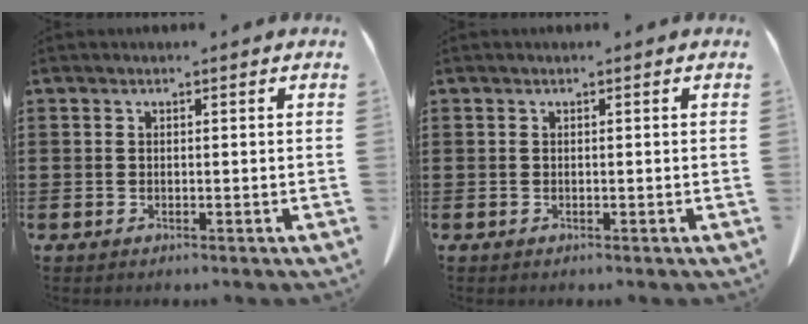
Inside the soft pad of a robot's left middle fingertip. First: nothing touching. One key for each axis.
{"total": 0.0}